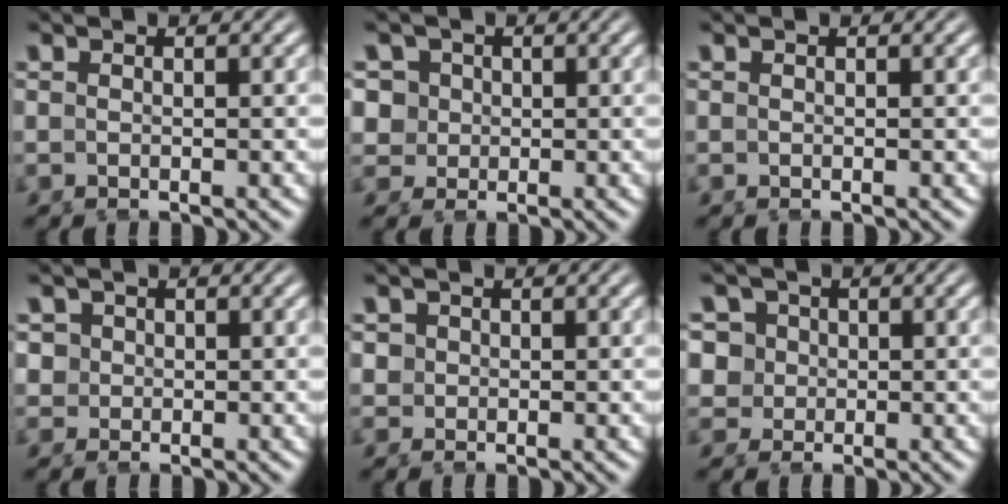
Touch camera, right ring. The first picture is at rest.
{"total": 6.8, "force": [0.4, 6.2, 2.9], "torque": [-0.081, -0.018, 0.010]}
{"total": 0.0}
{"total": 4.3, "force": [0.6, 3.8, 1.8], "torque": [-0.056, -0.008, 0.014]}
{"total": 3.0, "force": [0.7, 2.6, 1.2], "torque": [-0.037, -0.004, 0.014]}
{"total": 7.8, "force": [0.3, 7.1, 3.3], "torque": [-0.094, -0.021, 0.008]}